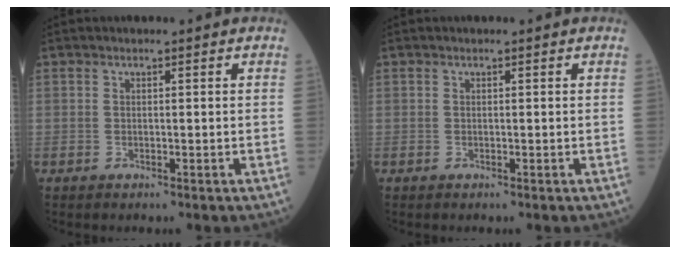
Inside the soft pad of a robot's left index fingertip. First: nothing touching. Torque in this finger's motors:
{"motor_torque": [0.19, 0.15, 0.02, 0.01]}